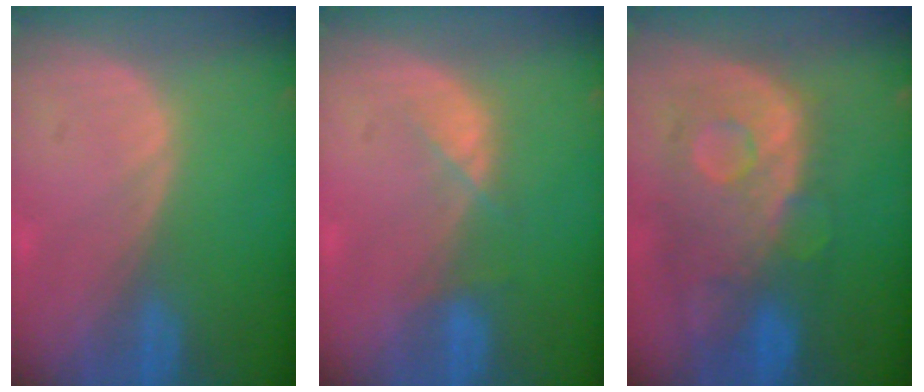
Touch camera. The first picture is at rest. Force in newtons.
{"total": 2.4, "press": 2.3, "slide": 0.5}
{"total": 11.2, "press": 9.7, "slide": 5.5}